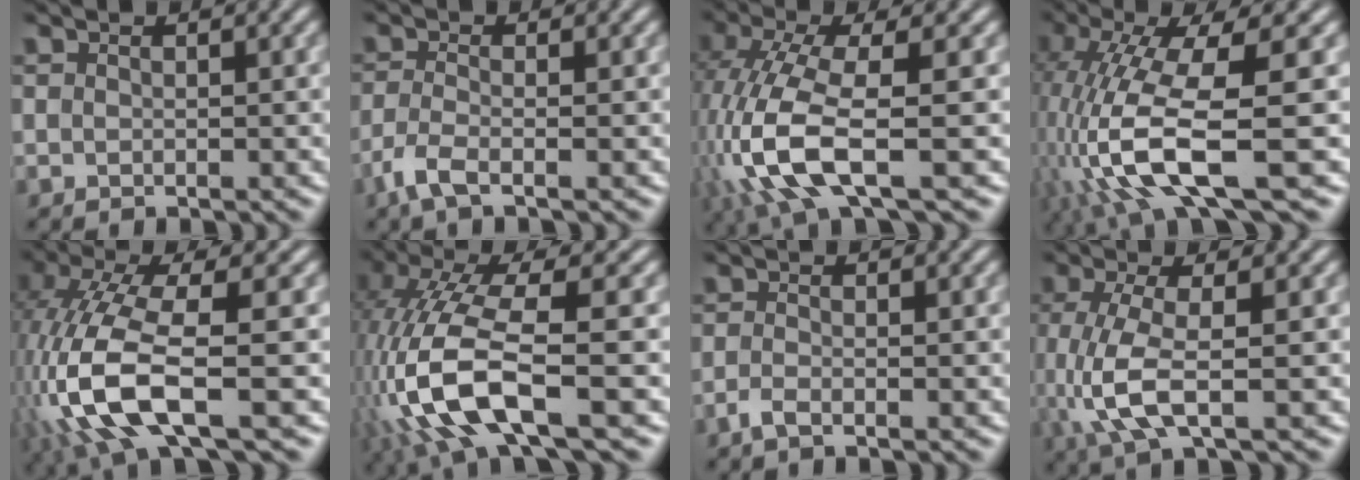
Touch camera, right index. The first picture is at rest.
{"total": 2.7, "force": [-1.8, 0.5, 1.9], "torque": [-0.049, -0.014, -0.028]}
{"total": 8.3, "force": [-1.6, 3.6, 7.3], "torque": [-0.179, -0.033, -0.010]}
{"total": 9.6, "force": [-2.2, 3.6, 8.6], "torque": [-0.190, -0.038, -0.010]}
{"total": 9.3, "force": [-2.1, 4.0, 8.1], "torque": [-0.196, -0.040, -0.012]}
{"total": 10.2, "force": [-2.5, 4.8, 8.6], "torque": [-0.203, -0.043, -0.018]}
{"total": 1.5, "force": [-1.3, 0.1, 0.7], "torque": [-0.019, -0.008, -0.024]}
{"total": 5.5, "force": [-0.9, 2.1, 5.0], "torque": [-0.129, -0.022, 0.001]}